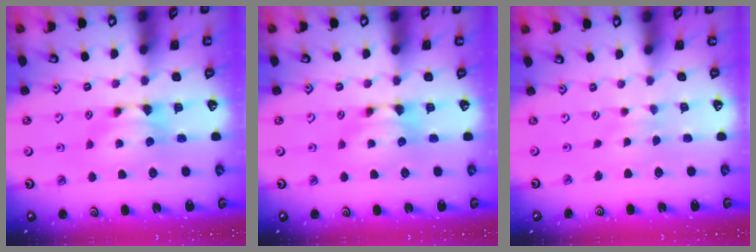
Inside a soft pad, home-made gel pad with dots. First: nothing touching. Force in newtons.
{"total": 0.0}
{"total": 2.5, "press": 2.5, "slide": 0.3}